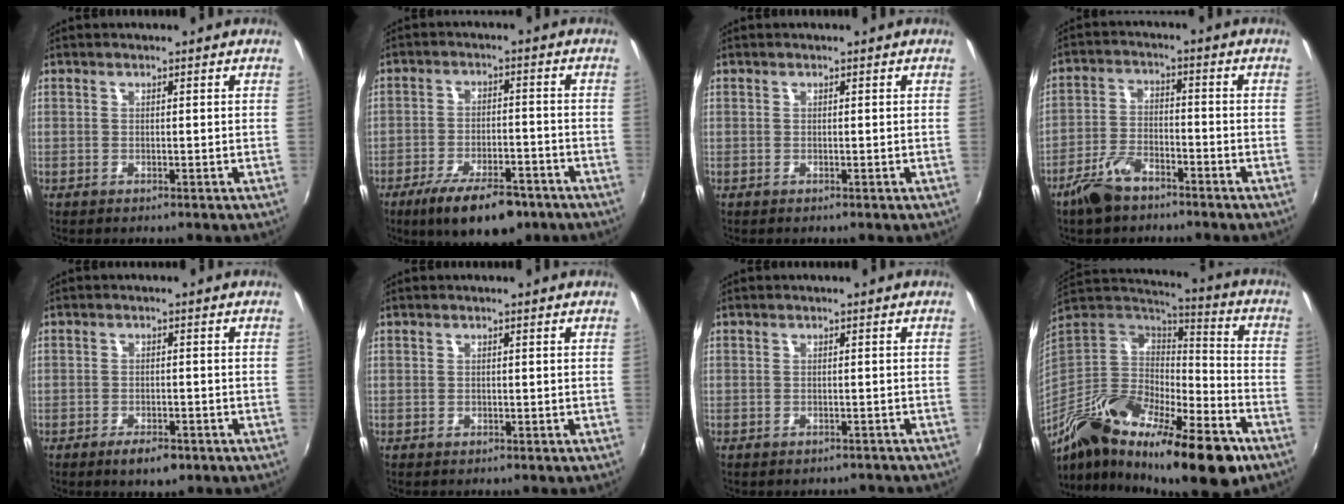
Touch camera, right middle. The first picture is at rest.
{"total": 12.3, "force": [-8.5, 4.1, 7.9], "torque": [-0.156, -0.019, -0.133]}
{"total": 0.0}
{"total": 7.8, "force": [-5.8, 3.4, 4.1], "torque": [-0.094, 0.001, -0.108]}
{"total": 3.8, "force": [-2.5, 1.4, 2.5], "torque": [-0.057, -0.010, -0.042]}
{"total": 0.6, "force": [-0.3, 0.5, 0.0], "torque": [0.001, -0.003, -0.005]}
{"total": 3.3, "force": [-2.9, 1.0, 1.0], "torque": [-0.014, -0.012, -0.033]}
{"total": 30.8, "force": [-18.2, 10.7, 22.4], "torque": [-0.384, -0.033, -0.293]}